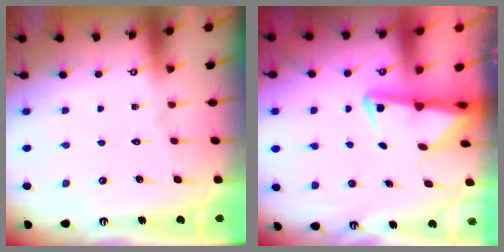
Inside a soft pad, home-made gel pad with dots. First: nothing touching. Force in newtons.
{"total": 3.7, "press": 3.6, "slide": 0.7}